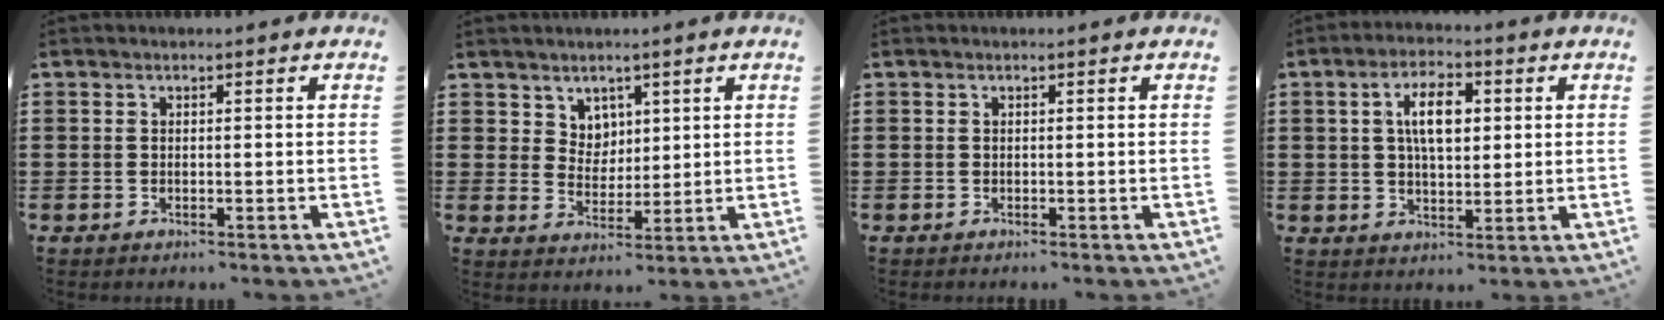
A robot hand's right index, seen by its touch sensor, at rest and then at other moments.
{"total": 4.4, "force": [2.8, 3.4, 0.3], "torque": [-0.024, 0.007, 0.053]}
{"total": 0.0}
{"total": 6.6, "force": [1.5, 3.1, 5.6], "torque": [-0.101, 0.006, 0.020]}